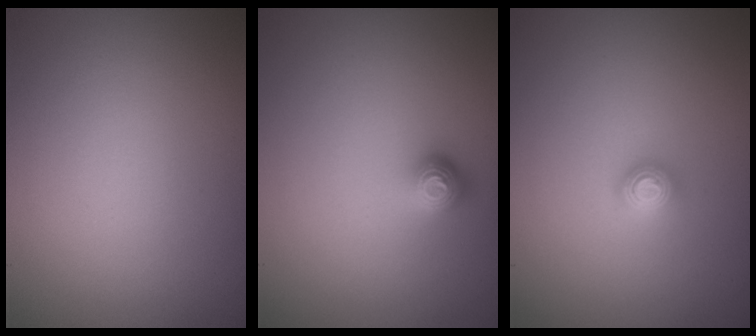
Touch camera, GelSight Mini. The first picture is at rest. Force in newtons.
{"total": 1.7, "press": 1.3, "slide": 1.1}
{"total": 1.2, "press": 1.2, "slide": 0.2}